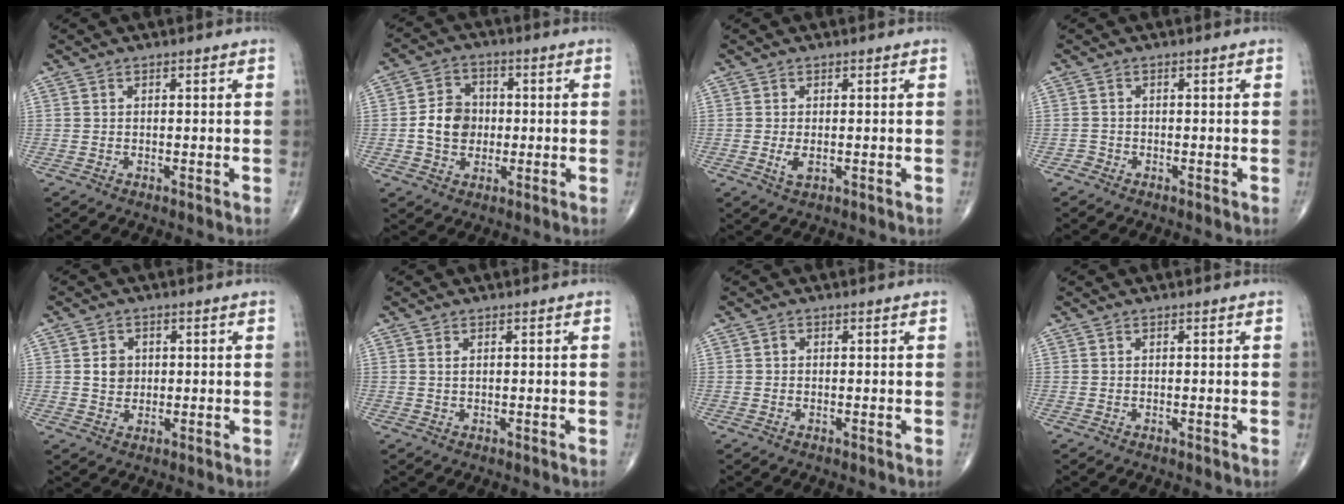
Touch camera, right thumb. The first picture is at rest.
{"total": 8.0, "force": [-0.6, 6.5, 4.5], "torque": [-0.055, 0.014, -0.016]}
{"total": 2.0, "force": [-0.3, 1.0, 1.7], "torque": [-0.036, -0.005, -0.004]}
{"total": 1.0, "force": [-0.7, 0.7, -0.2], "torque": [0.009, 0.004, -0.021]}
{"total": 3.7, "force": [0.6, 3.1, 1.8], "torque": [-0.013, -0.001, 0.011]}
{"total": 0.7, "force": [0.3, 0.3, 0.6], "torque": [-0.012, 0.003, 0.008]}
{"total": 0.7, "force": [0.0, 0.6, 0.3], "torque": [-0.004, 0.001, -0.001]}
{"total": 0.0}